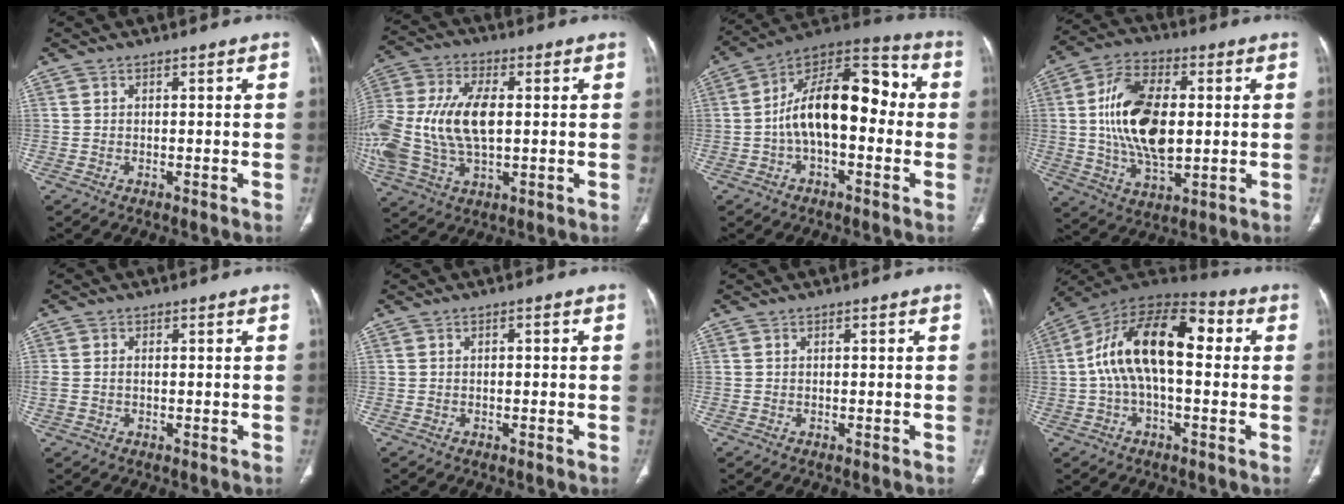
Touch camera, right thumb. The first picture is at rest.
{"total": 20.6, "force": [0.4, 11.4, 17.1], "torque": [-0.404, 0.001, 0.009]}
{"total": 18.2, "force": [-0.7, 9.6, 15.4], "torque": [-0.226, 0.053, -0.023]}
{"total": 17.7, "force": [1.4, 9.7, 14.8], "torque": [-0.266, 0.001, 0.027]}
{"total": 2.5, "force": [-0.1, 1.6, 1.8], "torque": [-0.061, 0.009, 0.002]}
{"total": 0.7, "force": [0.0, 0.4, 0.6], "torque": [-0.010, 0.001, 0.000]}
{"total": 0.0}
{"total": 18.5, "force": [1.8, 9.2, 15.9], "torque": [-0.266, 0.050, 0.019]}